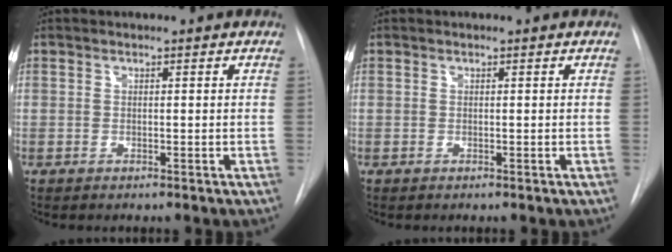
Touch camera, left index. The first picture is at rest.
{"total": 0.0}